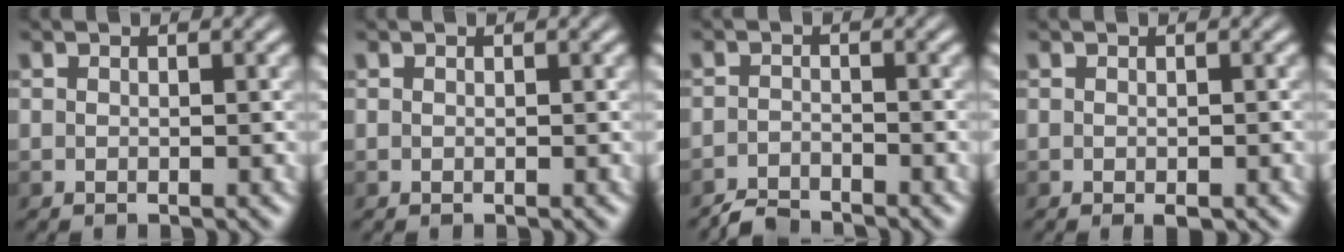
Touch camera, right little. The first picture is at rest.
{"total": 0.0}
{"total": 2.9, "force": [-2.9, 0.0, 0.1], "torque": [-0.009, 0.000, -0.059]}
{"total": 0.5, "force": [-0.4, 0.0, 0.4], "torque": [-0.007, -0.004, -0.004]}